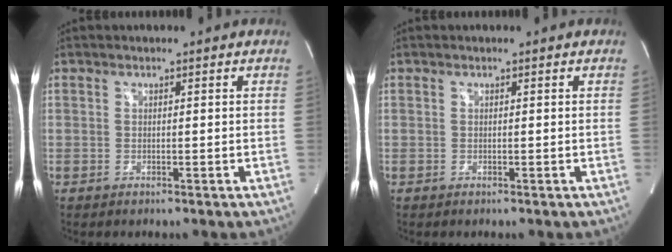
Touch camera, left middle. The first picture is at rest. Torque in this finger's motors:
{"motor_torque": [-0.01, 0.10, 0.00, -0.01]}